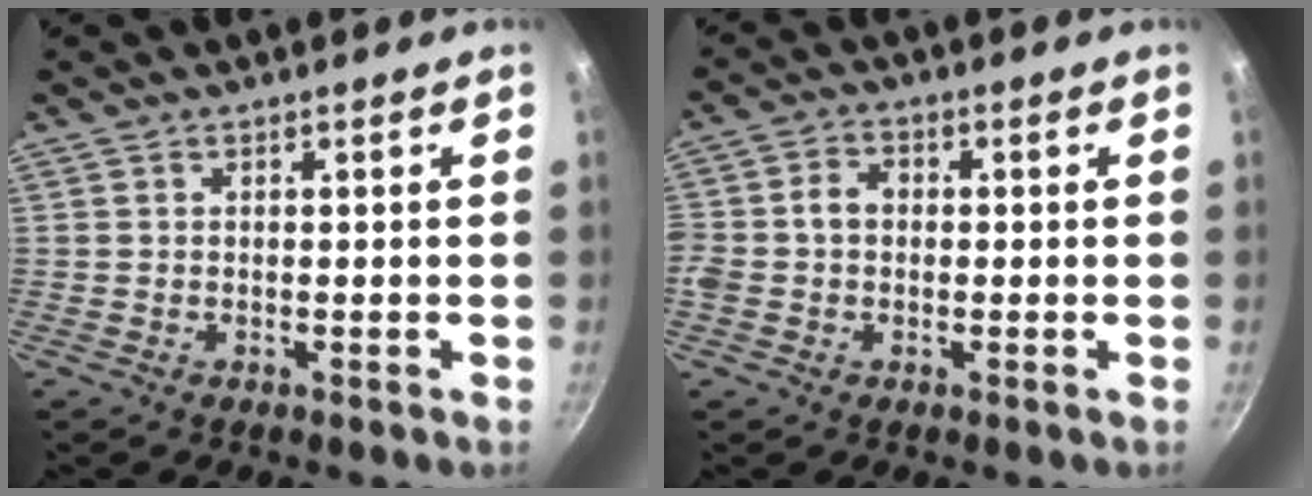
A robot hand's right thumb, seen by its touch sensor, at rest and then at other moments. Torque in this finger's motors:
{"motor_torque": [0.72, 0.68, 0.58, 0.03, 0.02]}